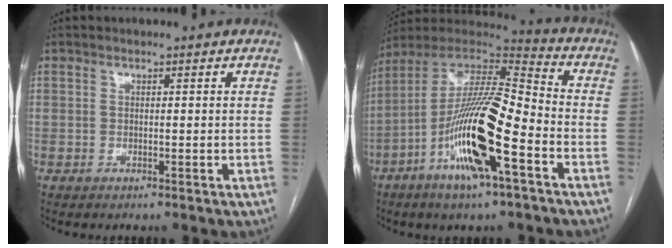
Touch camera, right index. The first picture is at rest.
{"total": 19.4, "force": [-7.8, 2.9, 17.6], "torque": [-0.356, -0.014, -0.142]}